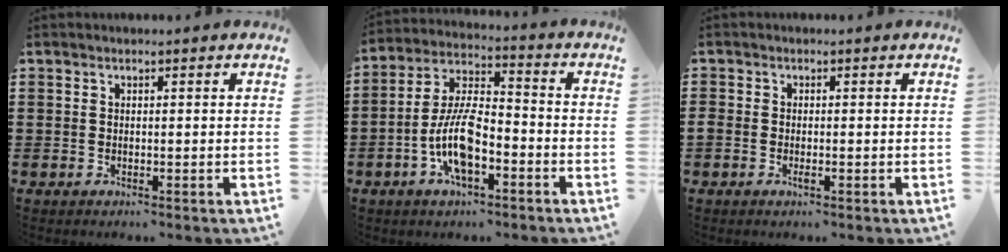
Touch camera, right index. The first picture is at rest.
{"total": 10.3, "force": [-3.8, 4.2, 8.6], "torque": [-0.203, -0.002, -0.078]}
{"total": 1.2, "force": [-0.6, 0.6, 0.8], "torque": [-0.016, -0.002, -0.011]}